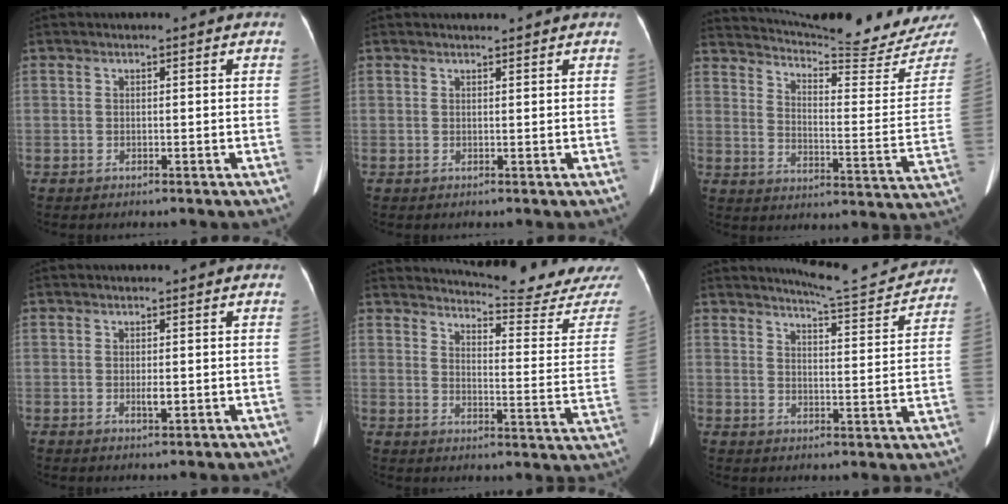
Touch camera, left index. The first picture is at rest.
{"total": 1.8, "force": [1.7, 0.0, 0.5], "torque": [-0.009, 0.010, 0.026]}
{"total": 24.3, "force": [23.4, 0.6, 6.4], "torque": [-0.108, -0.109, 0.297]}
{"total": 1.2, "force": [0.0, 0.3, 1.1], "torque": [-0.023, -0.003, 0.001]}
{"total": 18.4, "force": [17.9, -0.9, 4.0], "torque": [-0.063, -0.125, 0.209]}
{"total": 11.3, "force": [11.1, 0.6, 2.2], "torque": [-0.031, -0.020, 0.137]}